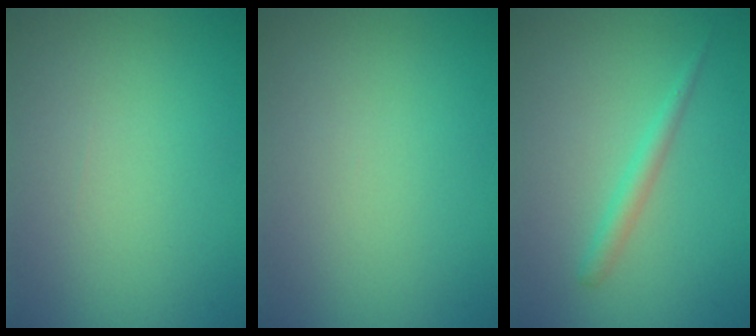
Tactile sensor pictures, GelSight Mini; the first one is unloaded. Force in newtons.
{"total": 0.0}
{"total": 1.5, "press": 1.5, "slide": 0.2}